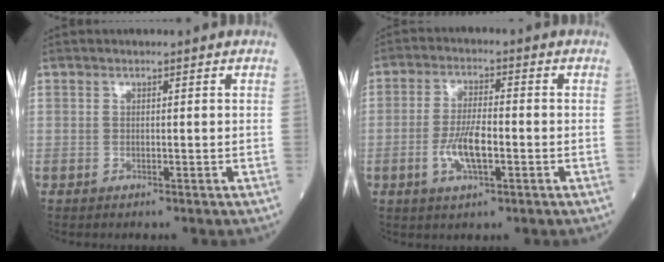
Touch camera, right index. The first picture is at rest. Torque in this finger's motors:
{"motor_torque": [0.30, -0.24, 0.31, 0.06]}